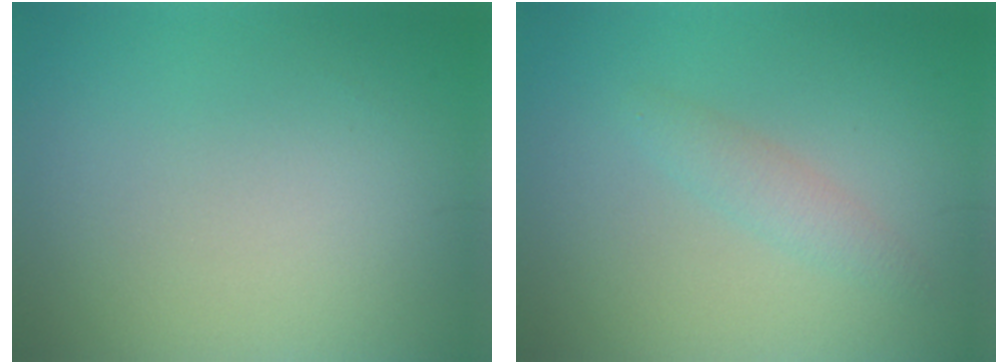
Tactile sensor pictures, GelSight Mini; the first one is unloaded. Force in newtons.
{"total": 1.7, "press": 1.7, "slide": 0.1}